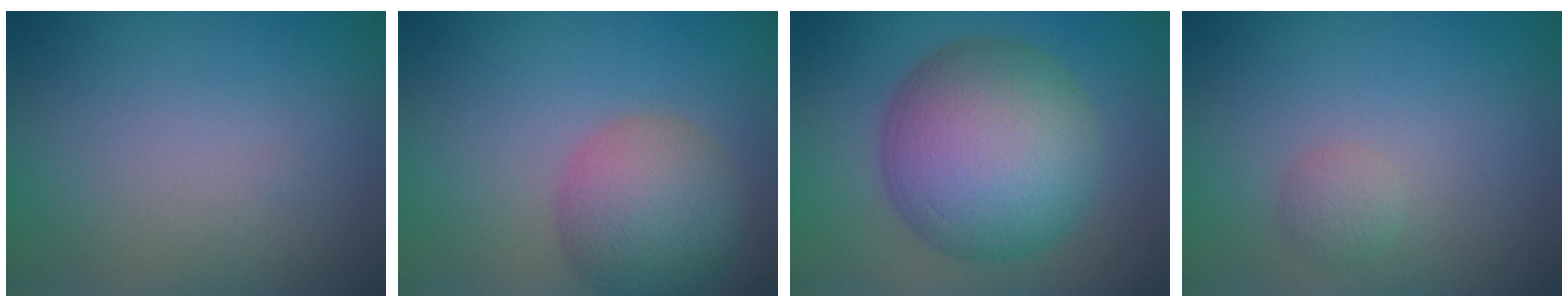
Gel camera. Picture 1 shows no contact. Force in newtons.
{"total": 5.7, "press": 5.7, "slide": 0.3}
{"total": 11.2, "press": 11.1, "slide": 0.4}
{"total": 1.2, "press": 1.2, "slide": 0.1}